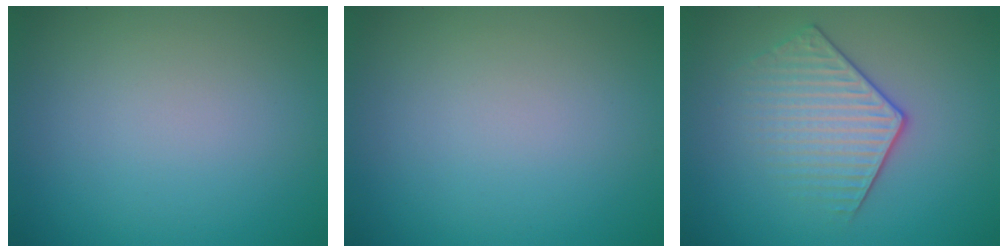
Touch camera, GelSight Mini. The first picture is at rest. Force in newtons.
{"total": 0.0}
{"total": 3.5, "press": 3.1, "slide": 1.8}